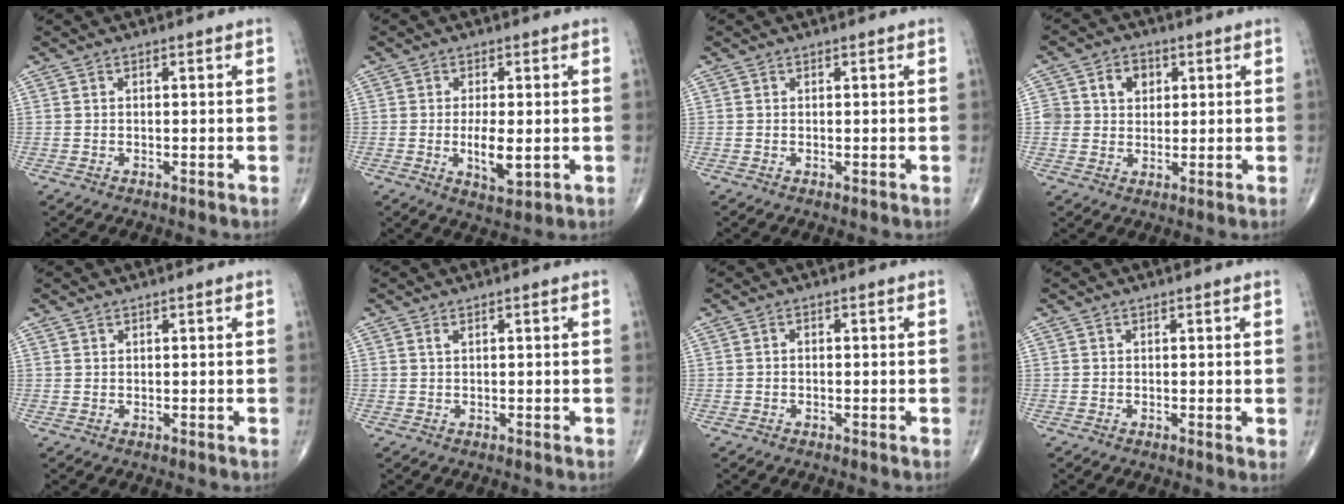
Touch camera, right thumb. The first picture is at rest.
{"total": 6.2, "force": [-0.8, 2.5, 5.7], "torque": [-0.096, -0.013, -0.009]}
{"total": 0.0}
{"total": 6.4, "force": [1.9, 5.4, 2.8], "torque": [-0.009, -0.003, 0.029]}
{"total": 0.6, "force": [0.5, 0.3, 0.0], "torque": [0.003, -0.003, 0.007]}
{"total": 0.6, "force": [0.4, 0.1, 0.4], "torque": [-0.011, 0.004, 0.009]}
{"total": 0.6, "force": [-0.1, 0.4, 0.4], "torque": [-0.005, 0.002, -0.003]}
{"total": 1.0, "force": [0.4, 0.3, 0.9], "torque": [-0.015, -0.004, 0.004]}